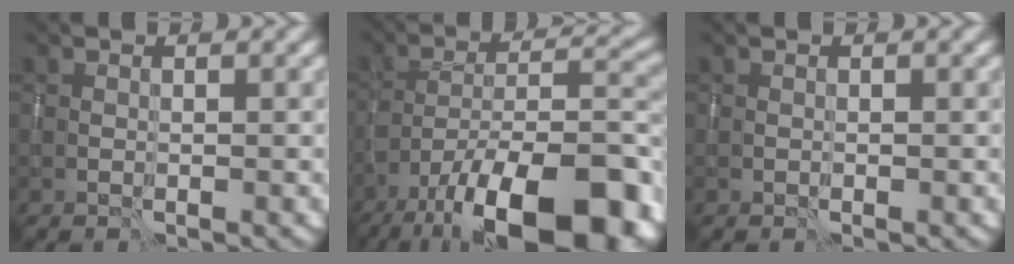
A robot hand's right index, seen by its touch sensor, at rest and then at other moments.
{"total": 18.0, "force": [-12.0, 6.6, 11.7], "torque": [-0.186, -0.013, -0.184]}
{"total": 0.0}